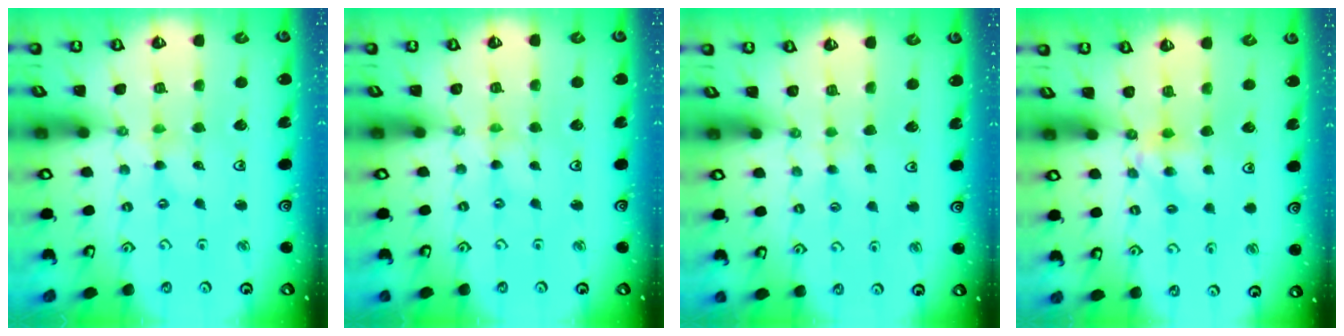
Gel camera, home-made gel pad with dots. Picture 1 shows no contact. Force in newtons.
{"total": 0.0}
{"total": 2.0, "press": 1.9, "slide": 0.4}
{"total": 4.9, "press": 4.8, "slide": 0.7}